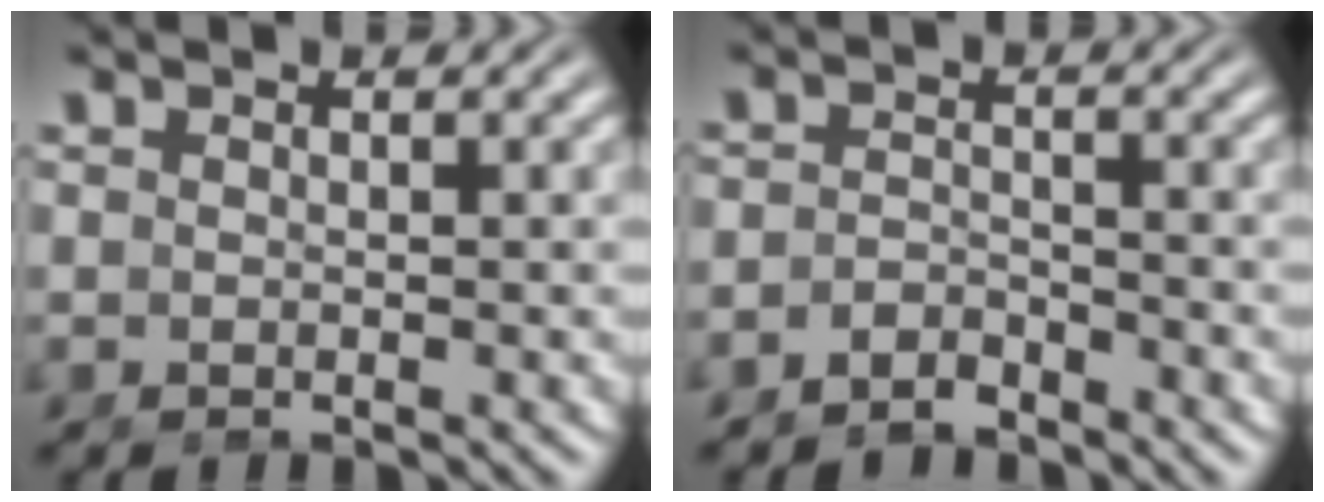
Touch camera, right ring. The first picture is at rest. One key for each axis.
{"total": 2.9, "fx": -2.7, "fy": 0.7, "fz": 0.4, "tx": -0.008, "ty": -0.015, "tz": -0.044}